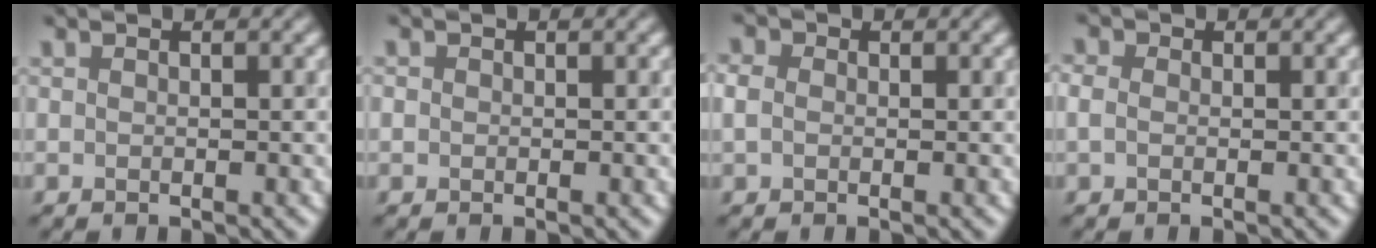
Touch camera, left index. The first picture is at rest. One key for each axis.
{"total": 0.5, "fx": 0.0, "fy": 0.5, "fz": 0.1, "tx": 0.004, "ty": -0.002, "tz": -0.002}
{"total": 1.6, "fx": 0.2, "fy": 1.4, "fz": 0.8, "tx": -0.015, "ty": 0.004, "tz": -0.007}
{"total": 1.2, "fx": 0.1, "fy": 0.9, "fz": 0.7, "tx": -0.015, "ty": 0.004, "tz": -0.006}